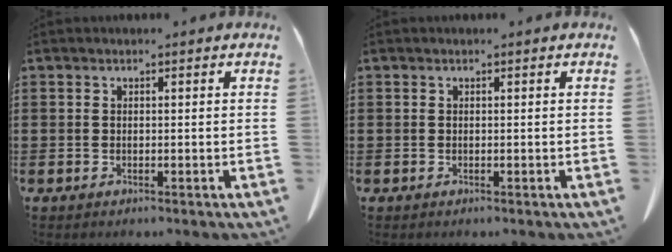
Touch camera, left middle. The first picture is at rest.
{"total": 0.0}